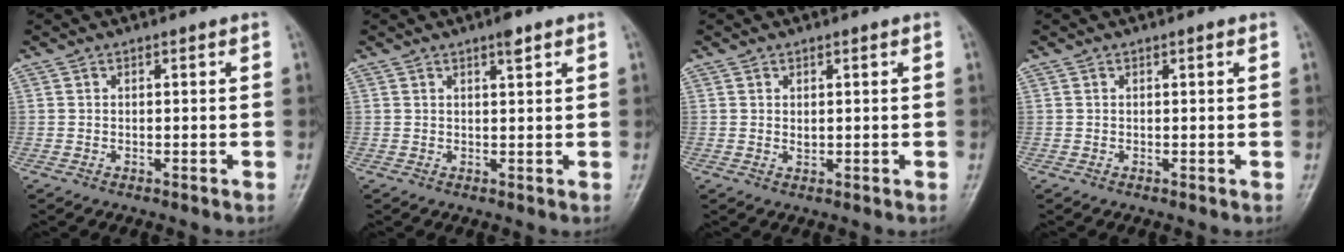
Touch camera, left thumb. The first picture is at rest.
{"total": 2.4, "force": [1.6, 0.5, 1.7], "torque": [-0.023, -0.008, 0.023]}
{"total": 1.1, "force": [0.4, 0.6, 0.8], "torque": [-0.010, -0.005, 0.011]}
{"total": 0.6, "force": [0.3, 0.1, 0.4], "torque": [-0.006, 0.000, 0.003]}